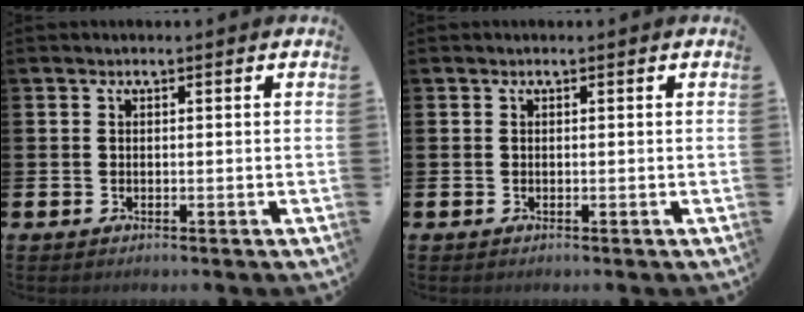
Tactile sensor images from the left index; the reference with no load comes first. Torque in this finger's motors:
{"motor_torque": [-0.01, 0.01, 0.00, 0.00]}